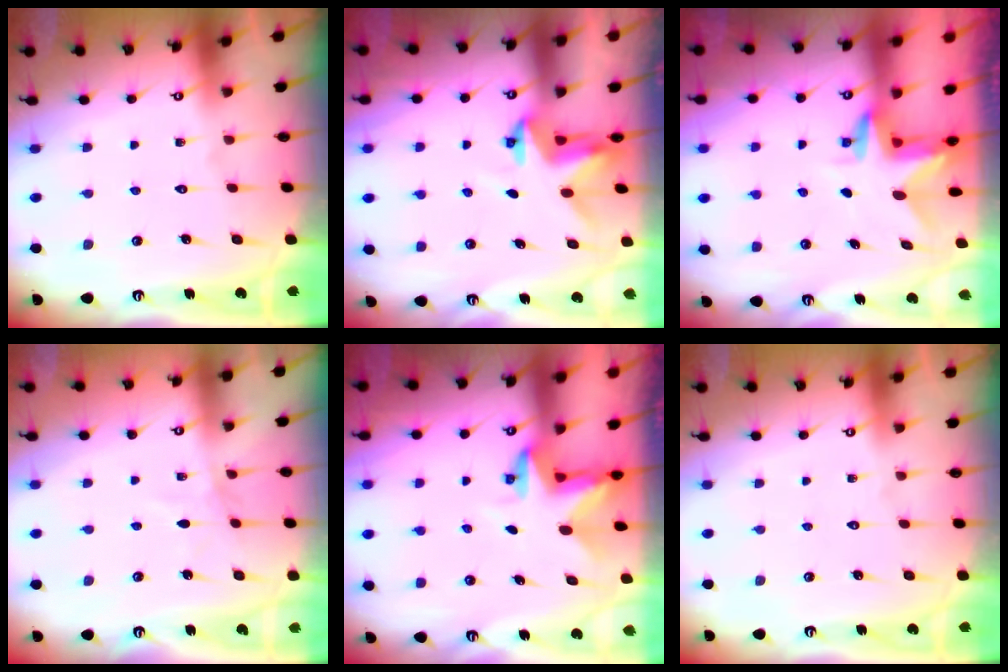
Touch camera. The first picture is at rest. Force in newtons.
{"total": 3.5, "press": 3.5, "slide": 0.3}
{"total": 2.9, "press": 2.9, "slide": 0.2}
{"total": 2.6, "press": 2.6, "slide": 0.3}
{"total": 2.9, "press": 2.9, "slide": 0.2}
{"total": 0.0}